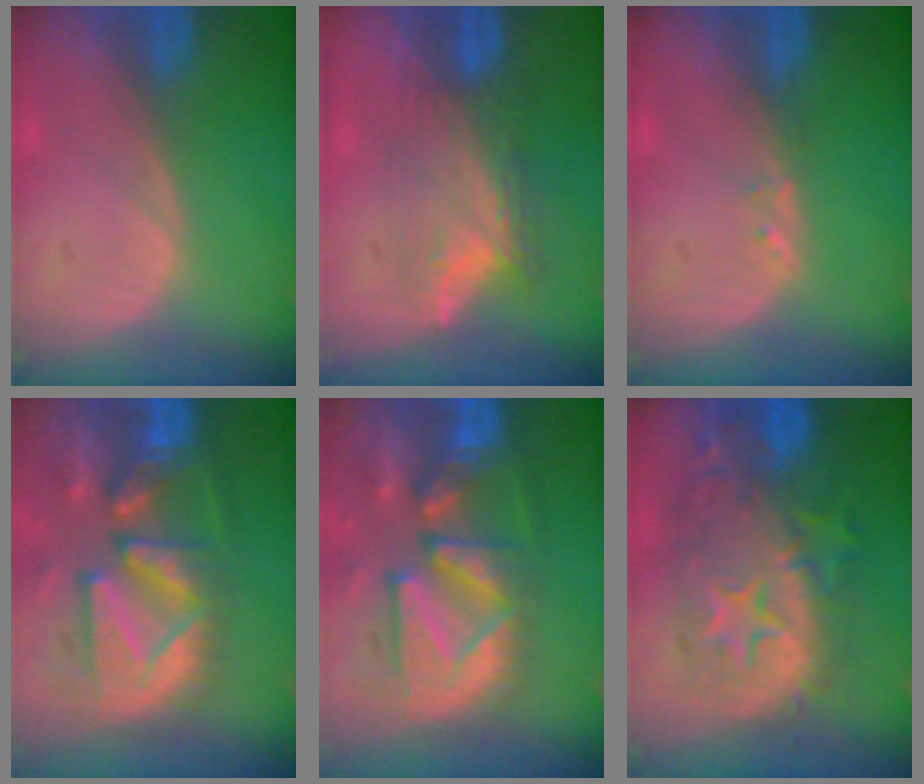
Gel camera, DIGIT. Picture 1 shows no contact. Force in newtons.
{"total": 7.0, "press": 6.5, "slide": 2.6}
{"total": 1.0, "press": 1.0, "slide": 0.2}
{"total": 13.3, "press": 11.4, "slide": 6.9}
{"total": 13.3, "press": 11.4, "slide": 6.9}
{"total": 12.3, "press": 12.2, "slide": 1.1}